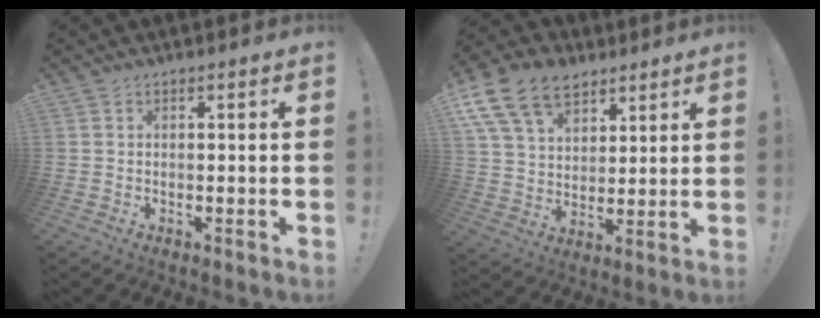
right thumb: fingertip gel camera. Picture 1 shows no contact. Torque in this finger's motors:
{"motor_torque": [0.21, 1.13, 0.38, 0.04, 0.45]}